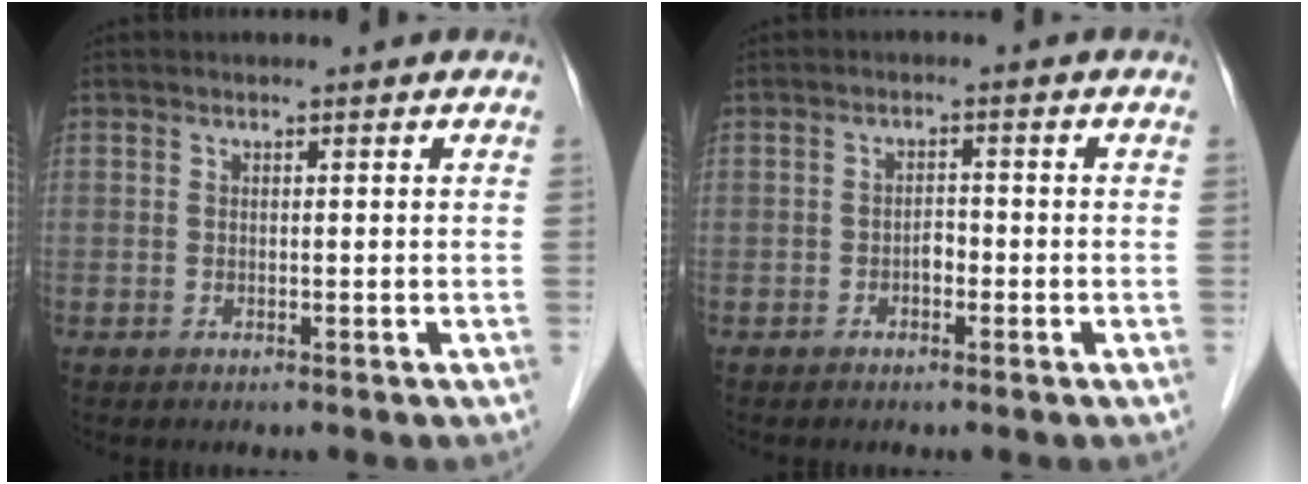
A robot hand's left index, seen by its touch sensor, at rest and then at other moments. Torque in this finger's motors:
{"motor_torque": [0.03, 0.02, 0.00, 0.00]}